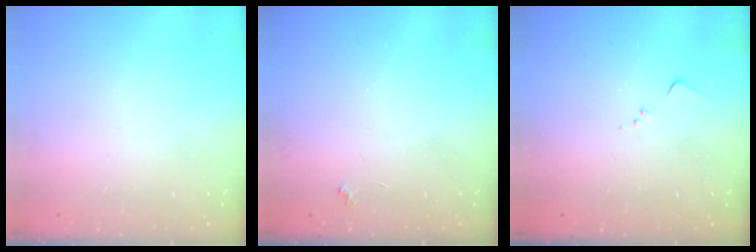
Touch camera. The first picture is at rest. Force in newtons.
{"total": 2.3, "press": 2.3, "slide": 0.4}
{"total": 3.5, "press": 3.5, "slide": 0.4}